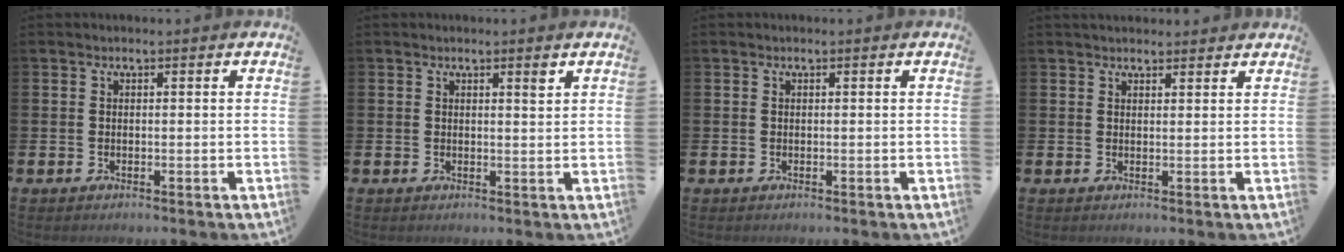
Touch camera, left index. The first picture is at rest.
{"total": 1.8, "force": [1.4, 0.1, 1.1], "torque": [-0.010, -0.004, 0.021]}
{"total": 0.0}
{"total": 1.6, "force": [1.6, 0.5, 0.1], "torque": [0.007, -0.006, 0.026]}